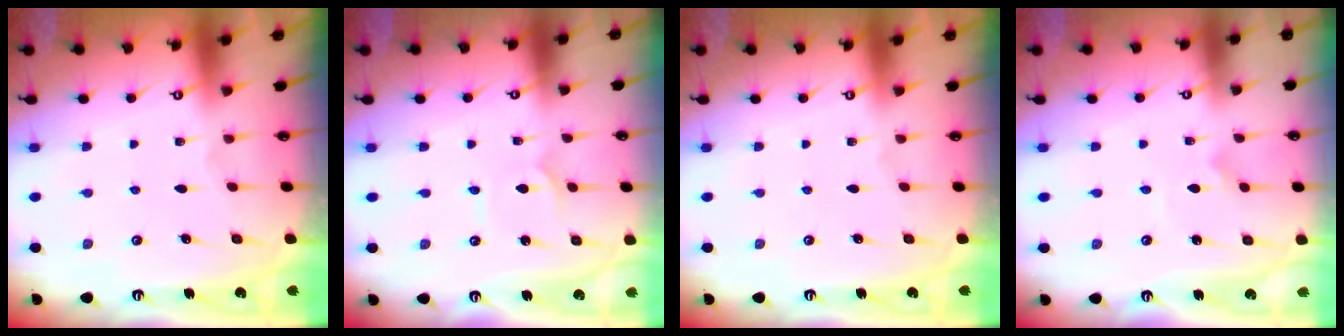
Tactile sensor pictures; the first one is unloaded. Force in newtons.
{"total": 1.4, "press": 1.3, "slide": 0.1}
{"total": 0.0}
{"total": 1.5, "press": 1.5, "slide": 0.0}